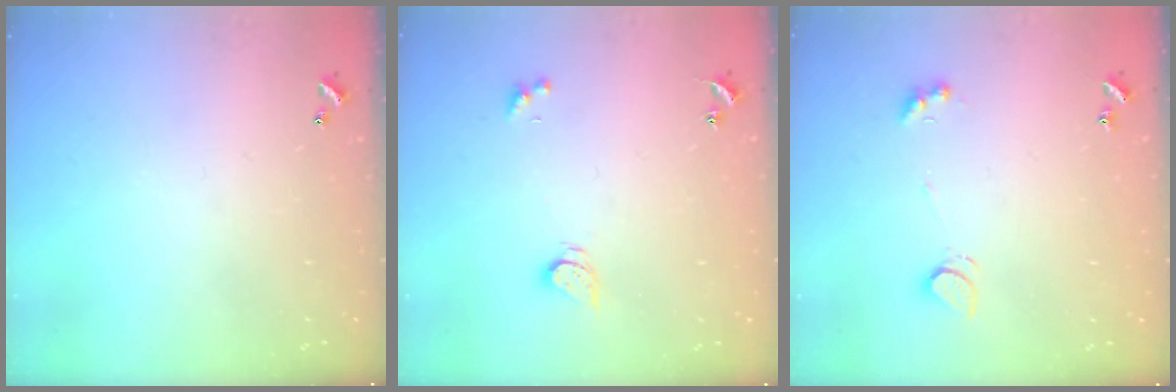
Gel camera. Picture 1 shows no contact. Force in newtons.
{"total": 2.5, "press": 2.5, "slide": 0.5}
{"total": 3.8, "press": 3.8, "slide": 0.5}